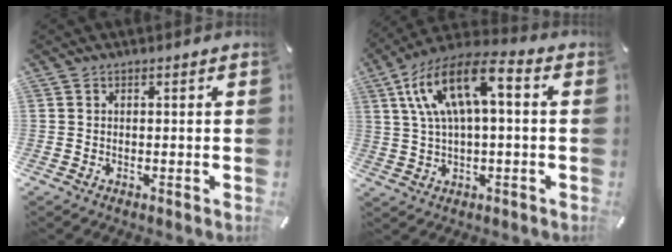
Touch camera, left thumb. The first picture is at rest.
{"total": 14.0, "force": [3.9, 6.1, 11.9], "torque": [-0.245, -0.004, 0.070]}